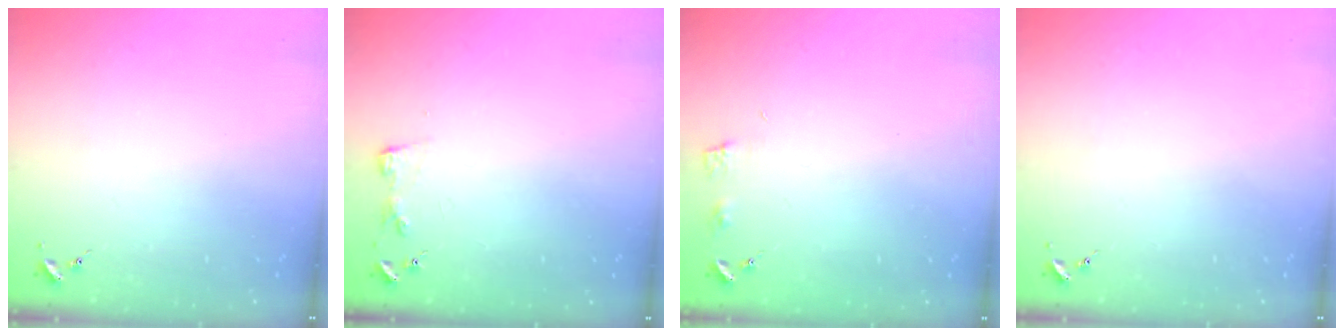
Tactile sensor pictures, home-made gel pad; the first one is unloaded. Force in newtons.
{"total": 3.1, "press": 3.1, "slide": 0.4}
{"total": 3.9, "press": 3.9, "slide": 0.4}
{"total": 0.0}